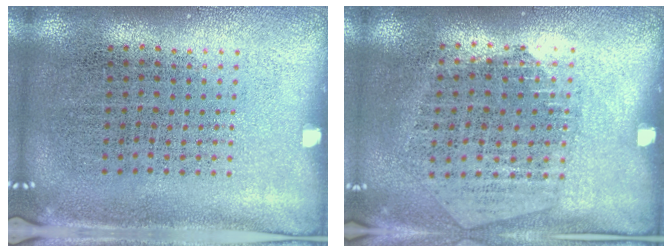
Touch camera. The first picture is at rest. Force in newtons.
{"total": 1.3, "press": 1.1, "slide": 0.5}